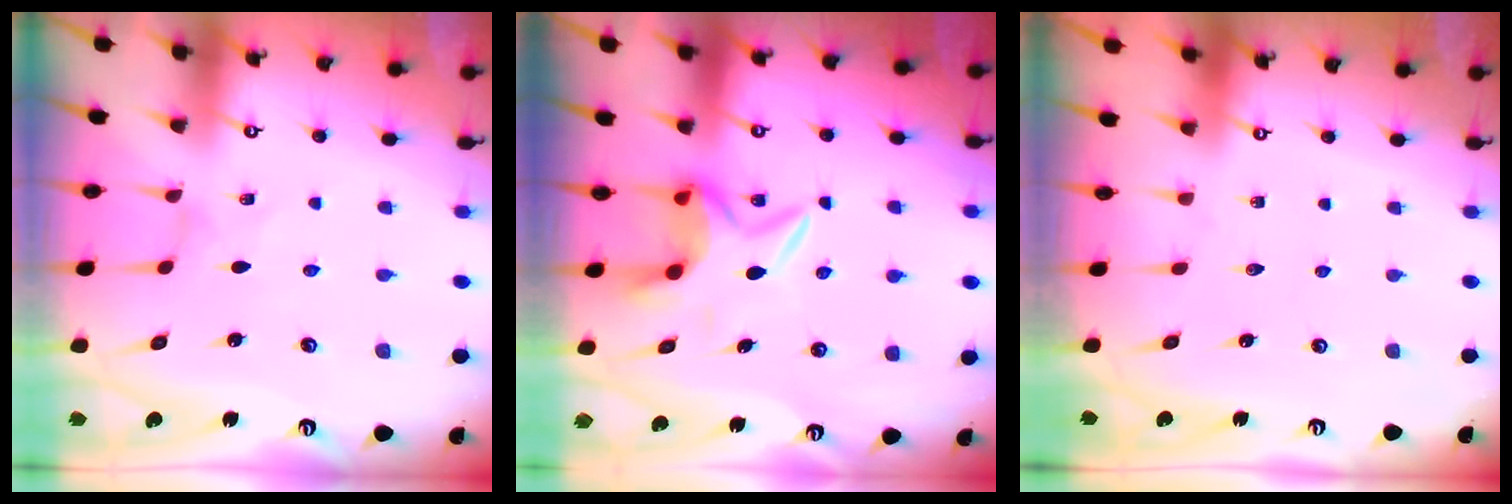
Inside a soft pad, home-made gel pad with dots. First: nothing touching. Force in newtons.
{"total": 7.0, "press": 7.0, "slide": 1.0}
{"total": 0.0}